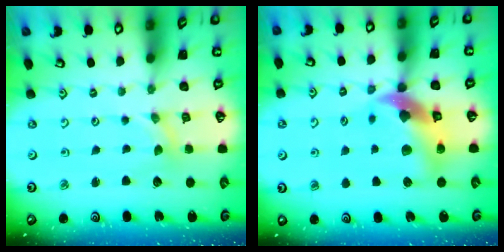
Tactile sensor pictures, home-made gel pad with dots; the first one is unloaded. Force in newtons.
{"total": 12.8, "press": 12.7, "slide": 1.8}